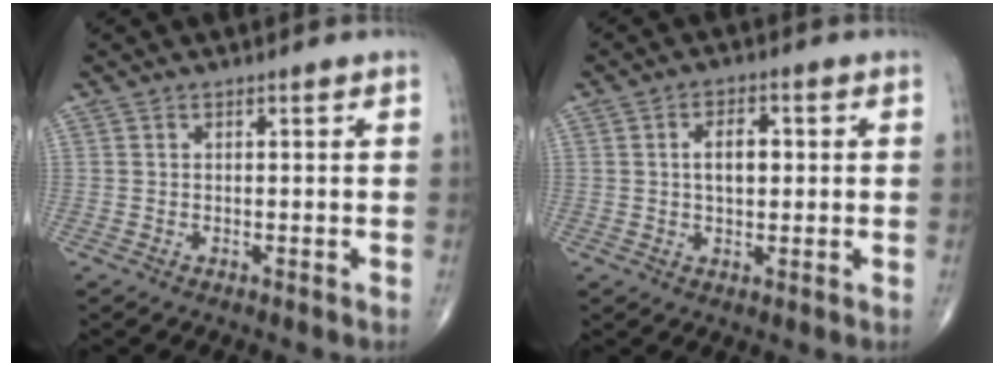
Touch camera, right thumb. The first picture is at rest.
{"total": 5.4, "force": [0.7, 3.1, 4.4], "torque": [-0.065, 0.006, 0.011]}